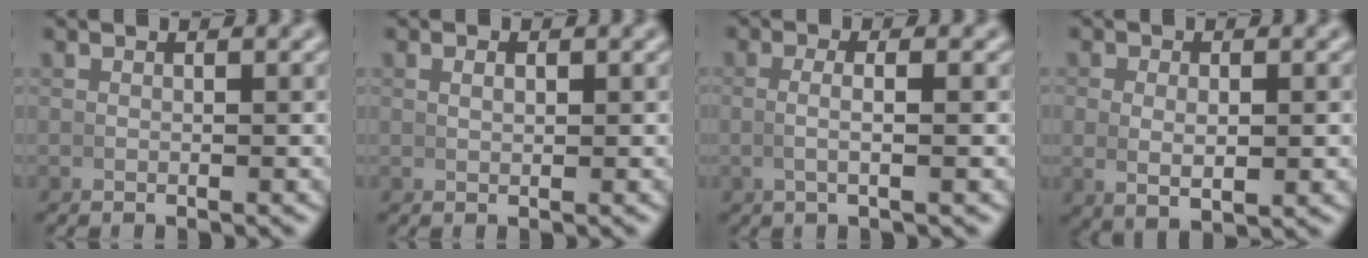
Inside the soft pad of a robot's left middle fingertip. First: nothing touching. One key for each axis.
{"total": 0.6, "fx": 0.4, "fy": 0.1, "fz": 0.5, "tx": -0.005, "ty": 0.001, "tz": 0.009}
{"total": 2.2, "fx": 0.1, "fy": -0.1, "fz": 2.2, "tx": -0.045, "ty": -0.001, "tz": 0.004}
{"total": 2.6, "fx": 0.2, "fy": 1.2, "fz": 2.3, "tx": -0.050, "ty": -0.015, "tz": 0.017}